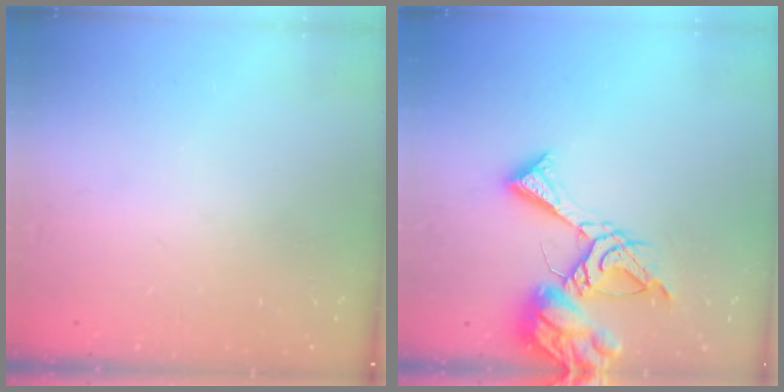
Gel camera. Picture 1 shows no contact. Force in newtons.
{"total": 13.7, "press": 13.7, "slide": 1.4}